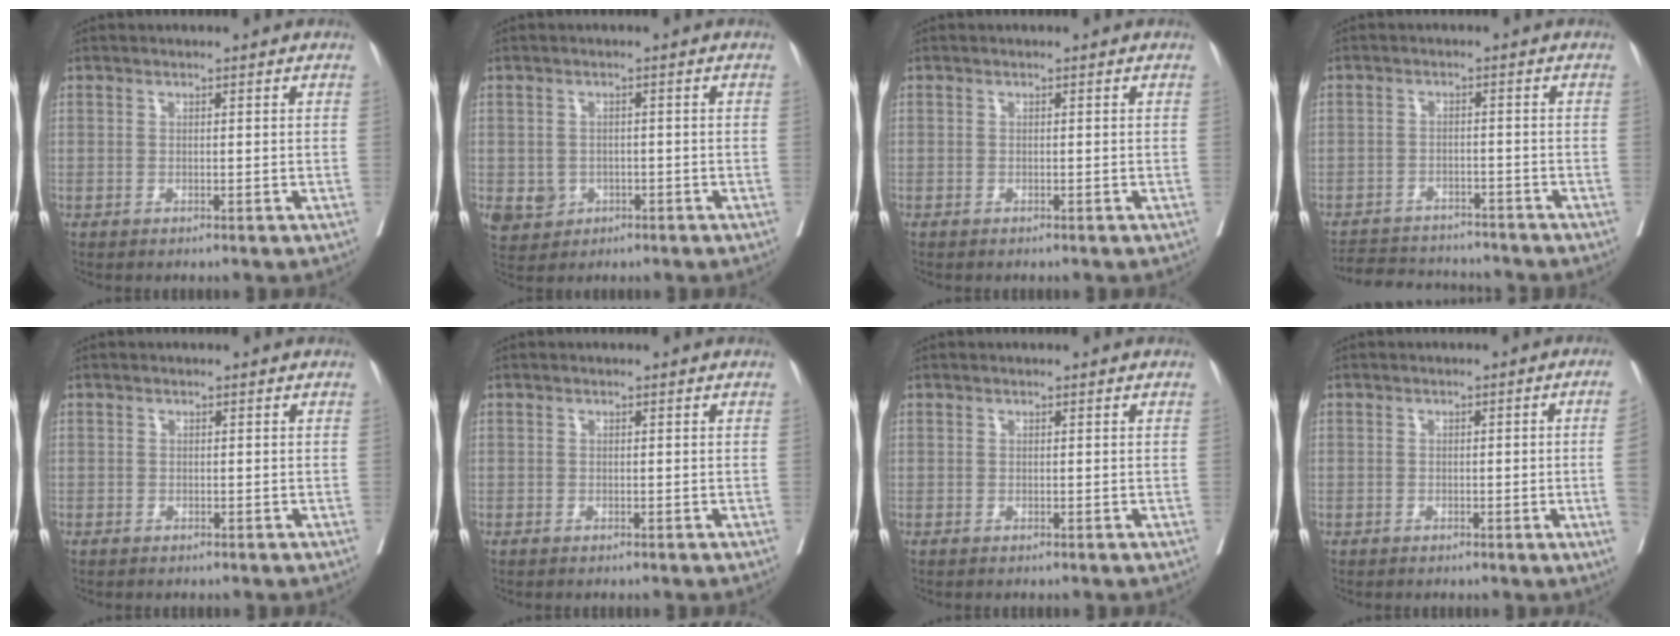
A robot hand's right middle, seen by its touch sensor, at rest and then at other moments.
{"total": 5.6, "force": [-1.8, 5.2, 1.5], "torque": [-0.030, 0.000, -0.017]}
{"total": 0.0}
{"total": 8.5, "force": [-8.1, 2.2, 1.2], "torque": [-0.016, 0.005, -0.119]}
{"total": 1.3, "force": [-0.3, 1.2, -0.1], "torque": [0.007, 0.007, -0.009]}
{"total": 0.7, "force": [-0.2, 0.7, -0.1], "torque": [0.006, 0.007, -0.007]}
{"total": 0.0}
{"total": 4.1, "force": [-0.7, -0.5, 4.0], "torque": [-0.049, 0.004, -0.008]}